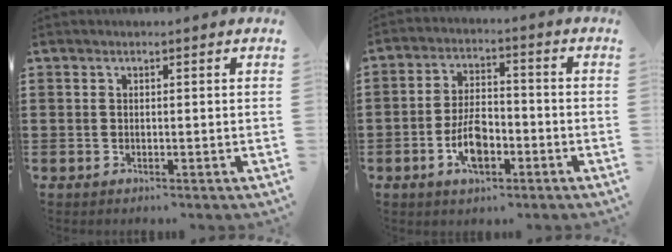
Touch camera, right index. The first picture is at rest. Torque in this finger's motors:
{"motor_torque": [2.14, 0.00, 0.78, 0.19]}